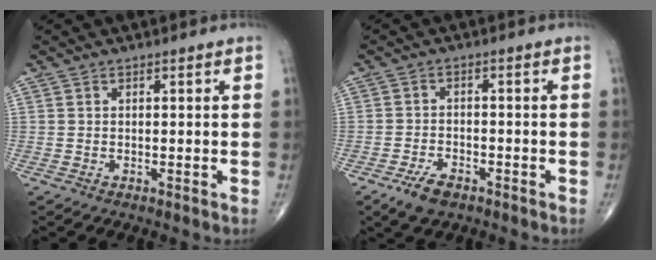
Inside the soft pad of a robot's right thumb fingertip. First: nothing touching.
{"total": 4.9, "force": [-3.2, 2.5, 2.8], "torque": [-0.052, 0.011, -0.054]}